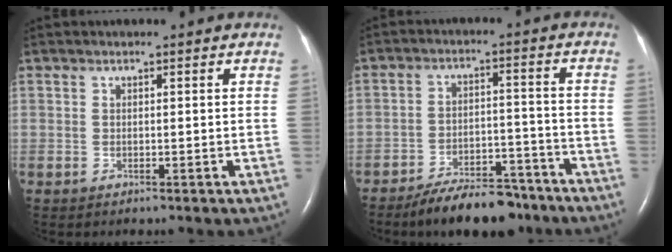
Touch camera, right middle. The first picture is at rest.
{"total": 10.5, "force": [-8.8, 3.6, 4.5], "torque": [-0.066, 0.008, -0.141]}